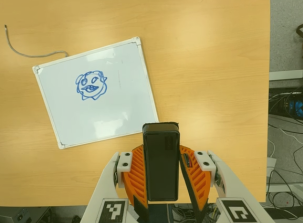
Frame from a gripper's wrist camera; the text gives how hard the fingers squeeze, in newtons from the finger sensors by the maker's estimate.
{"total": 5.2, "left": 4.9, "right": 5.6}